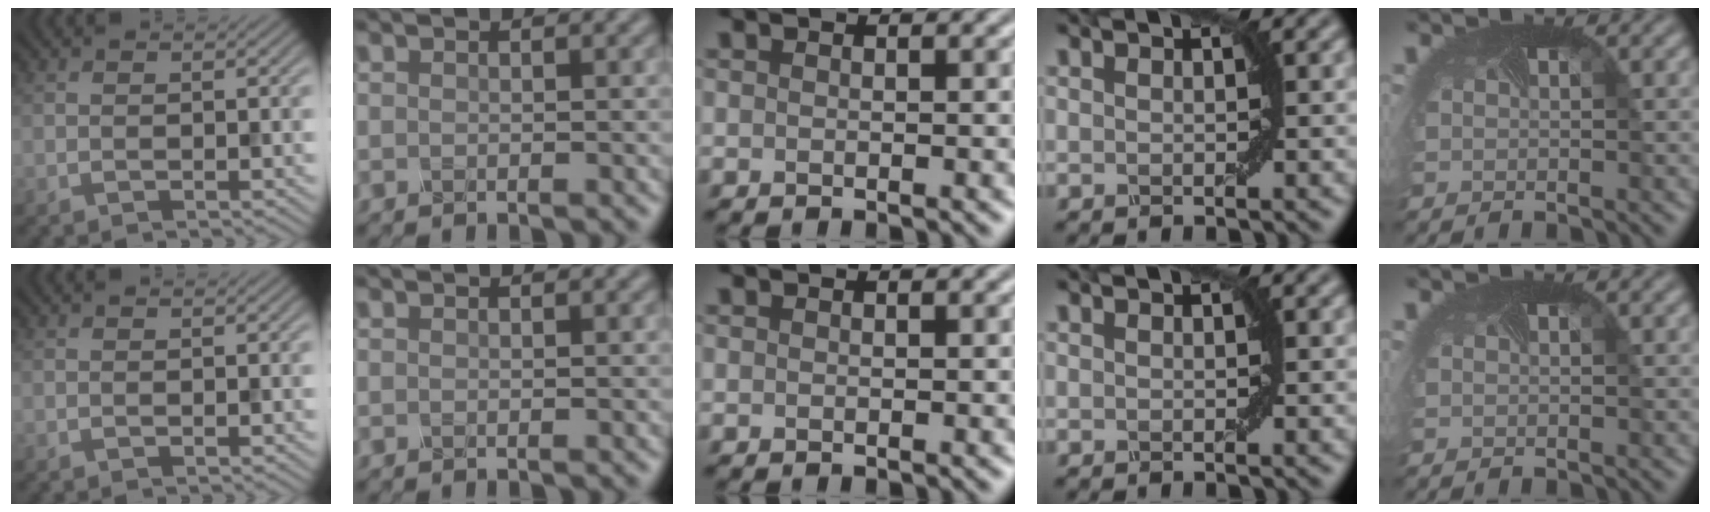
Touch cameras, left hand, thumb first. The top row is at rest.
{}